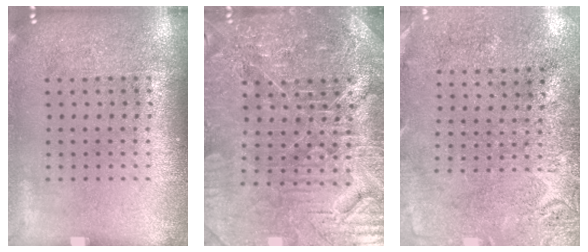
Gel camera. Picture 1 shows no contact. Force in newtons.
{"total": 4.6, "press": 4.4, "slide": 1.3}
{"total": 2.6, "press": 2.2, "slide": 1.4}